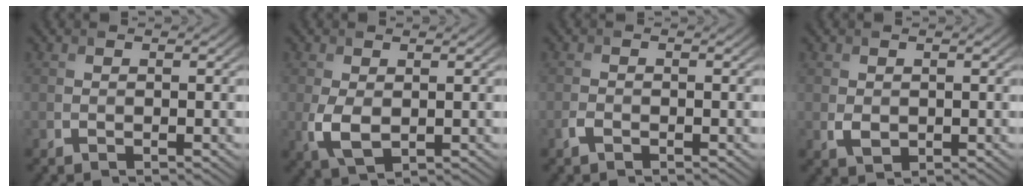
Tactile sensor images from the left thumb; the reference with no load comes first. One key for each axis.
{"total": 3.8, "fx": -0.3, "fy": 2.3, "fz": 3.1, "tx": -0.082, "ty": -0.011, "tz": -0.001}
{"total": 1.1, "fx": -0.7, "fy": 0.5, "fz": 0.6, "tx": -0.015, "ty": 0.000, "tz": -0.016}
{"total": 1.6, "fx": 0.1, "fy": 1.3, "fz": 1.0, "tx": -0.024, "ty": -0.006, "tz": 0.006}